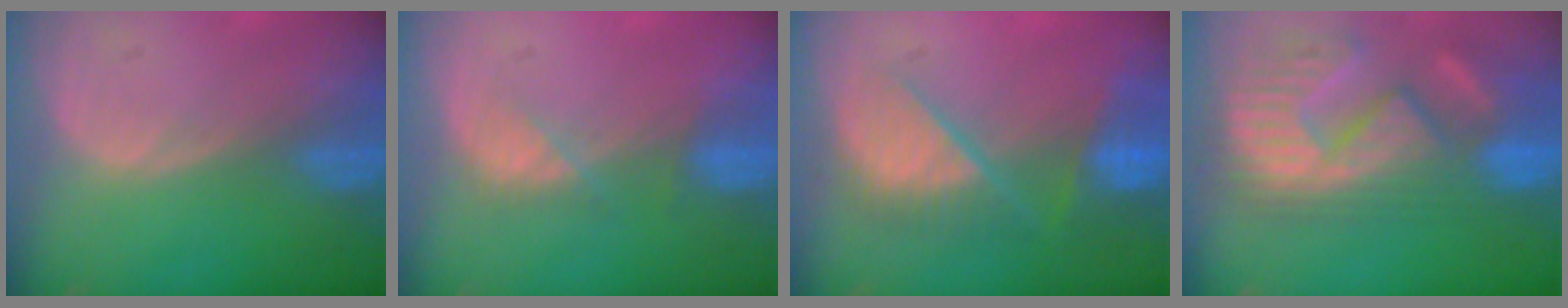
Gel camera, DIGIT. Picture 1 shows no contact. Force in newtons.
{"total": 2.9, "press": 2.9, "slide": 0.7}
{"total": 9.7, "press": 8.3, "slide": 5.0}
{"total": 12.7, "press": 11.9, "slide": 4.5}